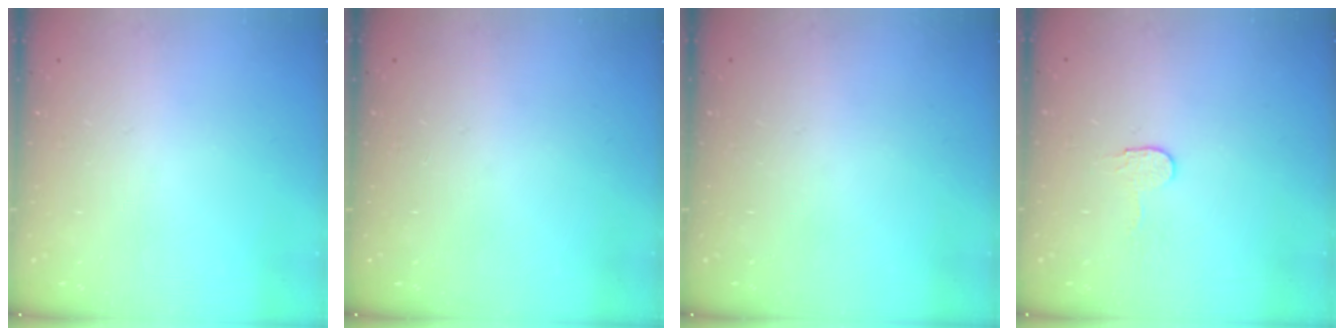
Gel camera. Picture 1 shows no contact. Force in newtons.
{"total": 0.0}
{"total": 0.0}
{"total": 3.2, "press": 3.2, "slide": 0.3}